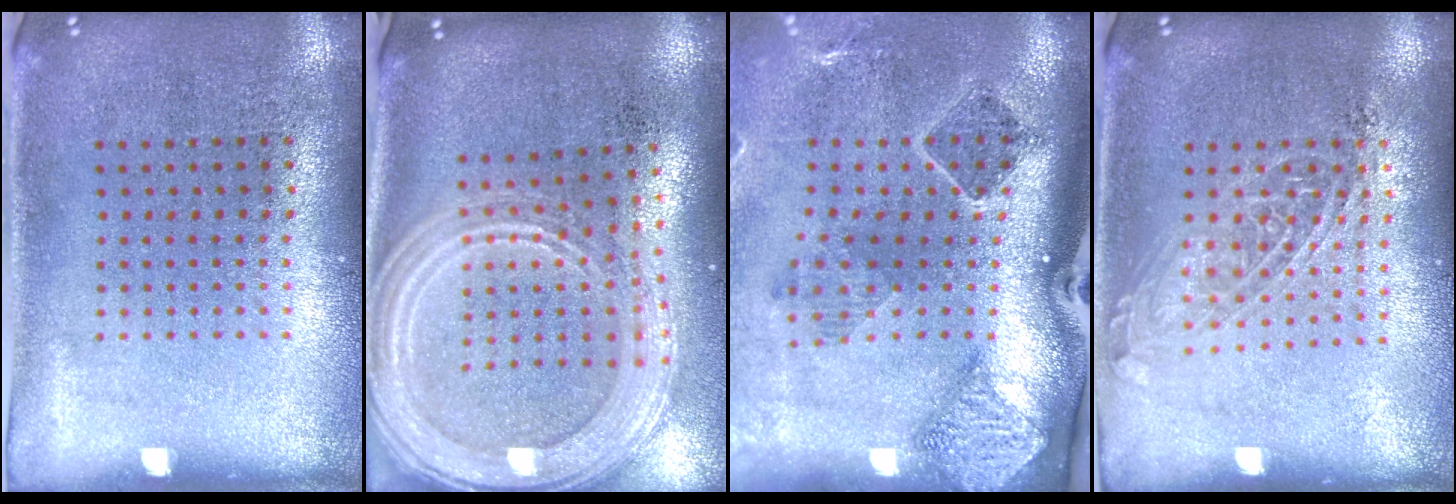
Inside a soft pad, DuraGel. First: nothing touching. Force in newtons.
{"total": 3.0, "press": 2.5, "slide": 1.6}
{"total": 1.9, "press": 1.6, "slide": 1.0}
{"total": 1.5, "press": 1.3, "slide": 0.6}